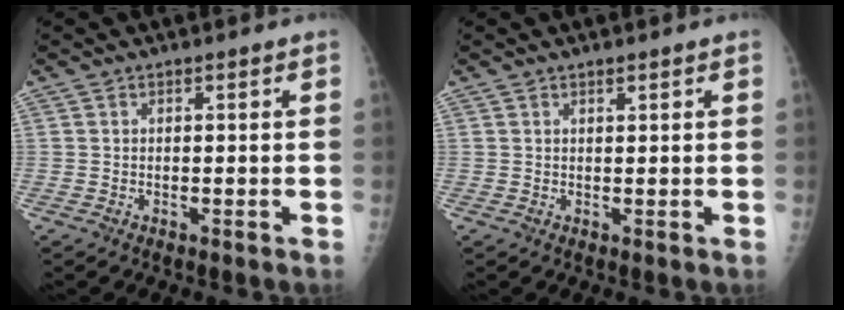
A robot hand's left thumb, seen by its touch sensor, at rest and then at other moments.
{"total": 1.0, "force": [0.8, 0.2, 0.6], "torque": [-0.008, -0.005, 0.015]}